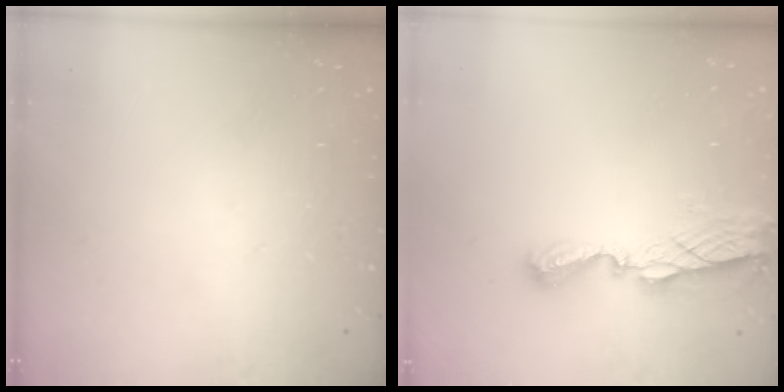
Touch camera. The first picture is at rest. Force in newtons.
{"total": 7.5, "press": 7.5, "slide": 0.5}